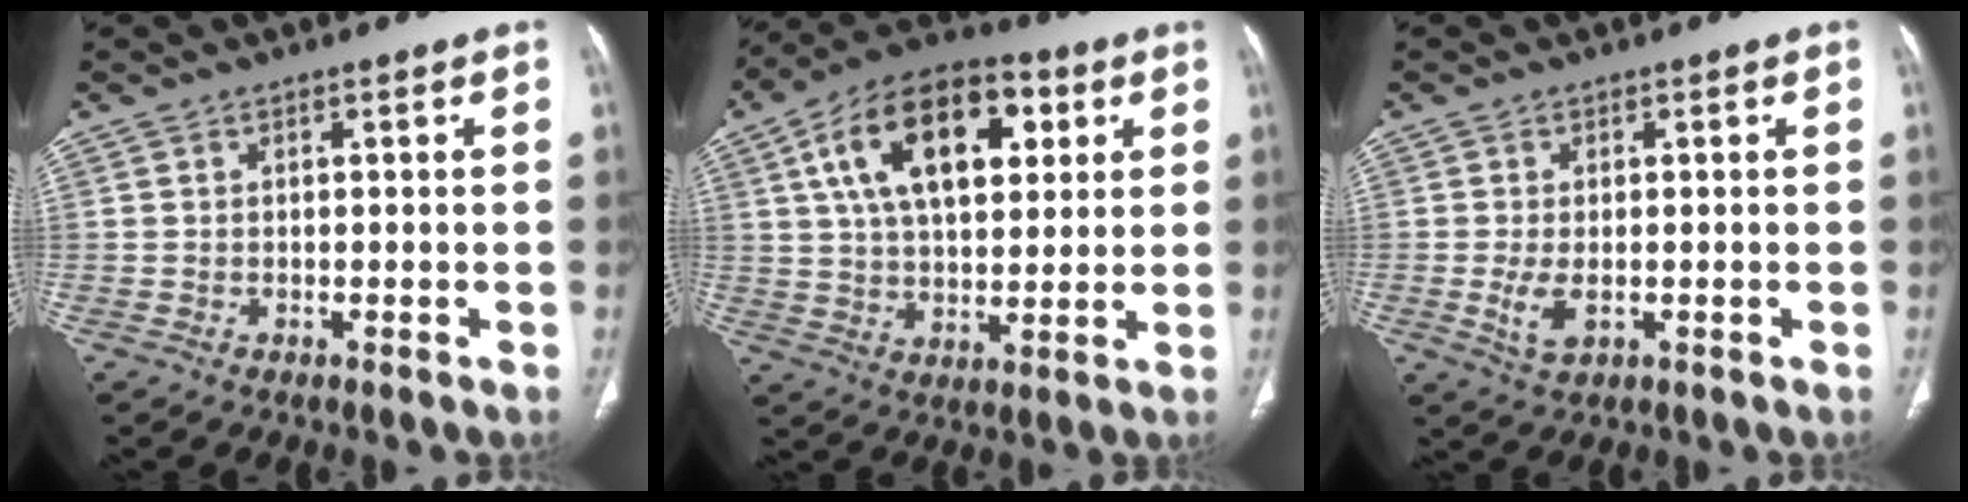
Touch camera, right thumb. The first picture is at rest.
{"total": 20.4, "force": [6.8, 11.2, 15.6], "torque": [-0.232, 0.001, 0.106]}
{"total": 3.8, "force": [-0.7, 1.9, 3.2], "torque": [-0.070, -0.010, -0.008]}